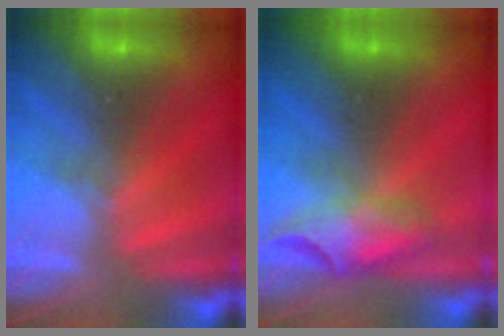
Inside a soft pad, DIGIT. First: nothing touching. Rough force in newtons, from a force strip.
{"total": 4.6}